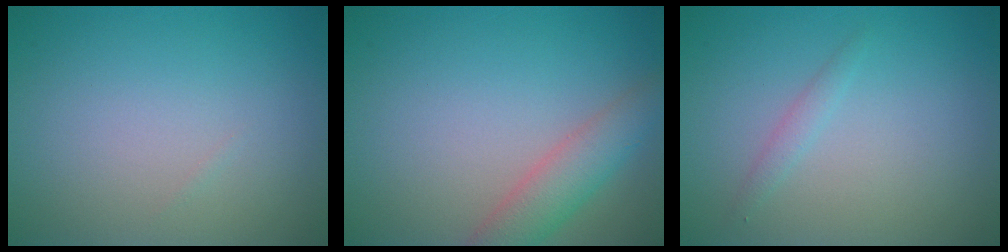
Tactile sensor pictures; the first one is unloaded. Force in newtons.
{"total": 3.6, "press": 3.6, "slide": 0.1}
{"total": 0.9, "press": 0.9, "slide": 0.1}